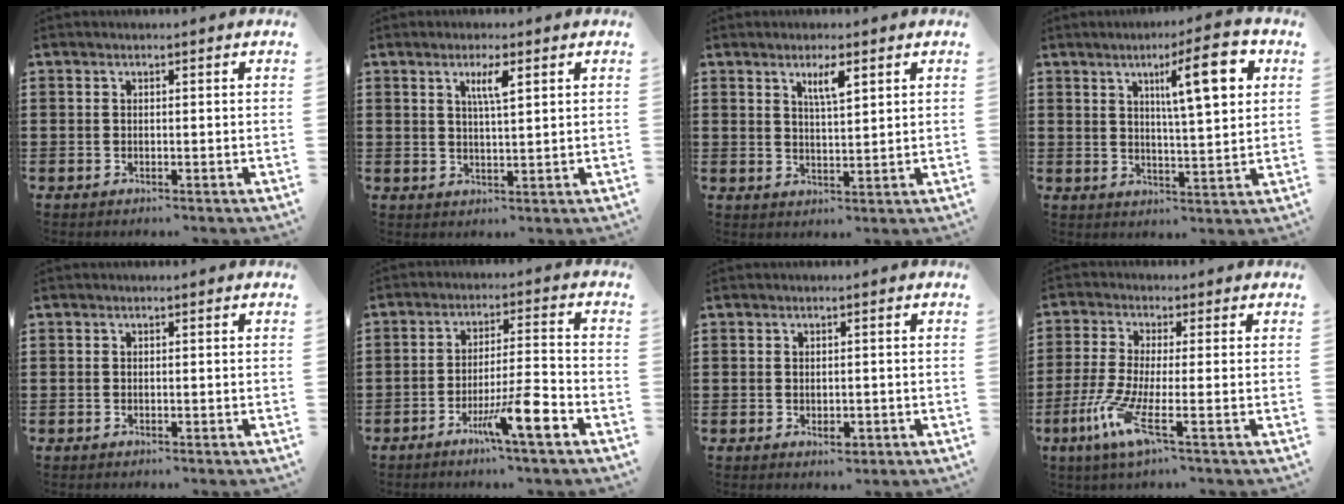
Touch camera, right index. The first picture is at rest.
{"total": 3.5, "force": [1.6, 0.6, 3.0], "torque": [-0.065, 0.005, 0.025]}
{"total": 3.8, "force": [2.2, 0.8, 3.0], "torque": [-0.056, 0.001, 0.034]}
{"total": 11.2, "force": [4.6, 2.1, 10.0], "torque": [-0.160, -0.007, 0.066]}
{"total": 0.0}
{"total": 8.9, "force": [-4.8, 0.5, 7.5], "torque": [-0.130, -0.004, -0.084]}
{"total": 1.5, "force": [-0.4, 0.9, 1.1], "torque": [-0.022, 0.000, -0.008]}
{"total": 7.2, "force": [-2.5, 0.7, 6.7], "torque": [-0.158, -0.026, -0.048]}